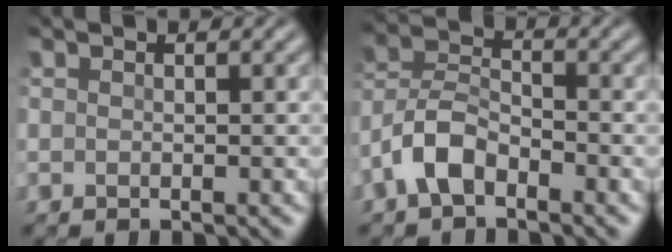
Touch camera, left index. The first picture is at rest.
{"total": 4.1, "force": [-2.7, 1.8, 2.5], "torque": [-0.057, 0.012, -0.059]}